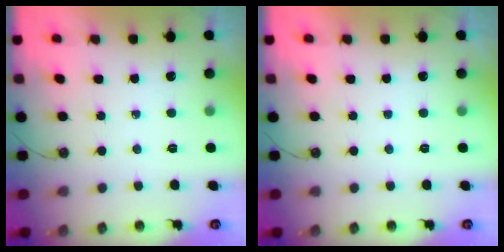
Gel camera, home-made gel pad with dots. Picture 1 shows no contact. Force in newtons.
{"total": 0.0}